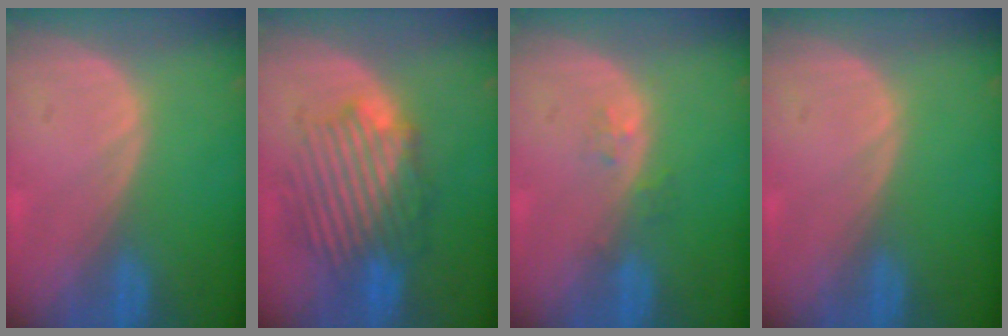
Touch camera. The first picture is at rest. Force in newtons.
{"total": 8.8, "press": 8.7, "slide": 1.5}
{"total": 1.6, "press": 1.6, "slide": 0.1}
{"total": 0.0}